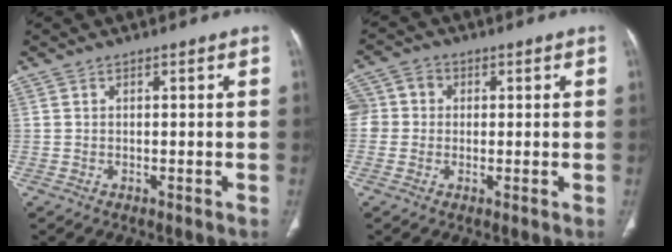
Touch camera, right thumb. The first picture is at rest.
{"total": 6.5, "force": [0.3, 6.0, 2.5], "torque": [-0.036, 0.019, -0.001]}